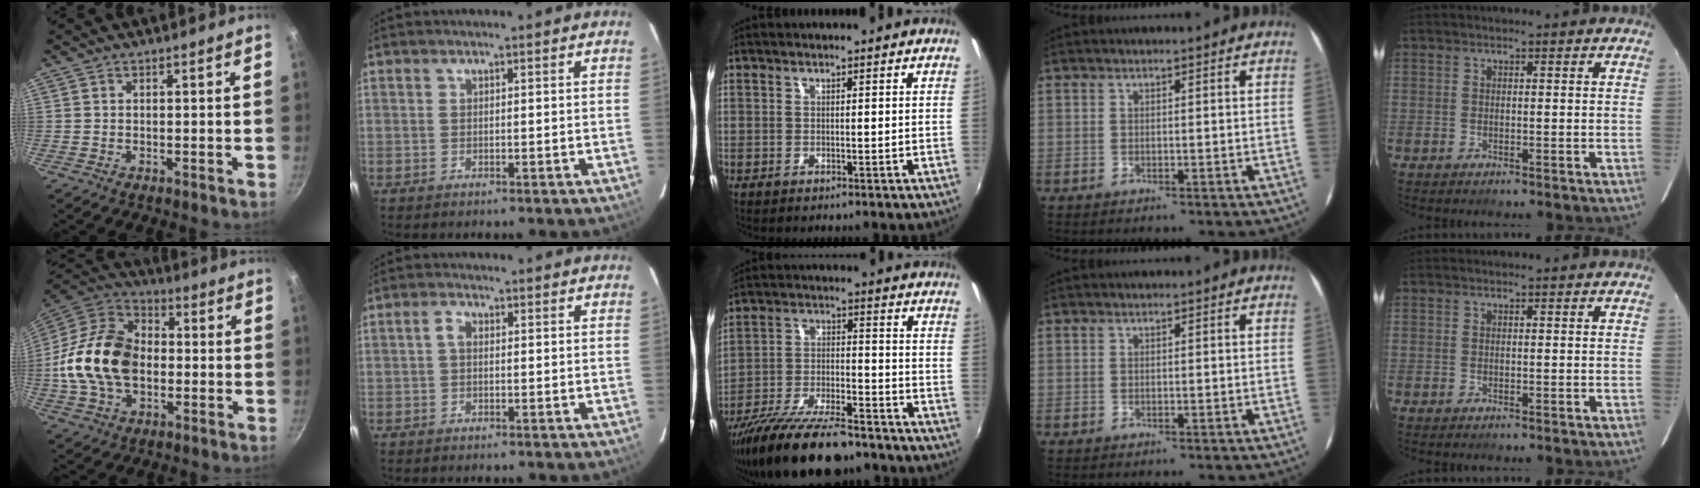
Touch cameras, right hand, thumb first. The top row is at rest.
{"thumb": {"total": 19.3, "force": [-1.6, 13.3, 13.9], "torque": [-0.238, 0.035, -0.041]}, "index": {"total": 1.6, "force": [0.0, 1.0, 1.2], "torque": [-0.026, 0.008, -0.003]}, "middle": {"total": 17.5, "force": [-14.0, 4.7, 9.5], "torque": [-0.189, -0.033, -0.234]}}